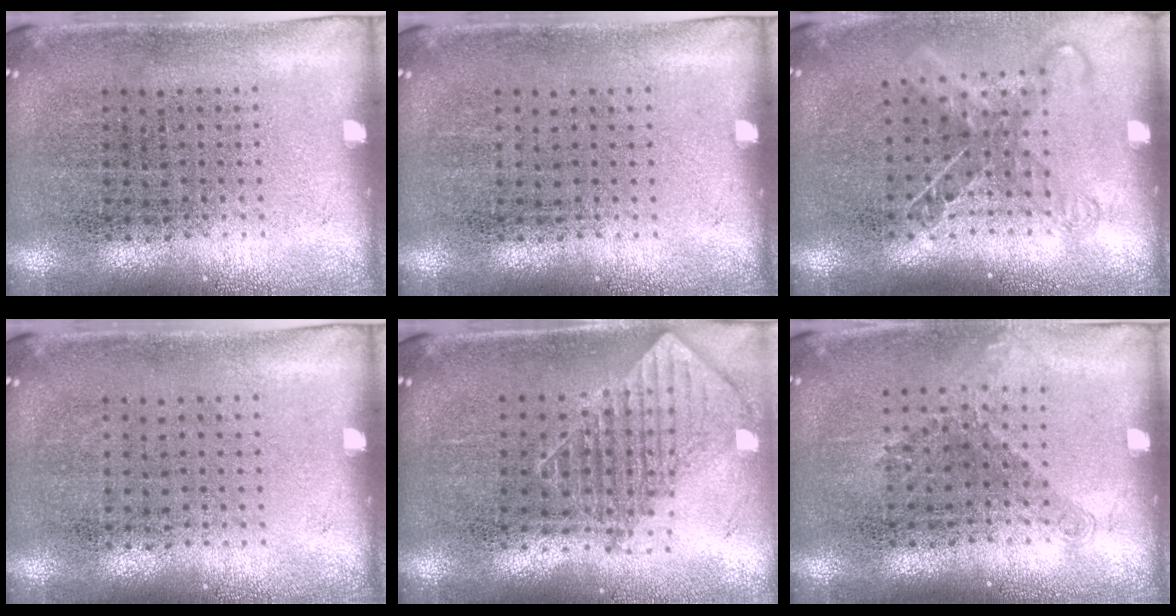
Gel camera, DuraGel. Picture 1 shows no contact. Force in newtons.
{"total": 0.0}
{"total": 1.6, "press": 1.3, "slide": 1.0}
{"total": 0.0}
{"total": 1.7, "press": 1.3, "slide": 1.0}
{"total": 1.2, "press": 0.9, "slide": 0.8}